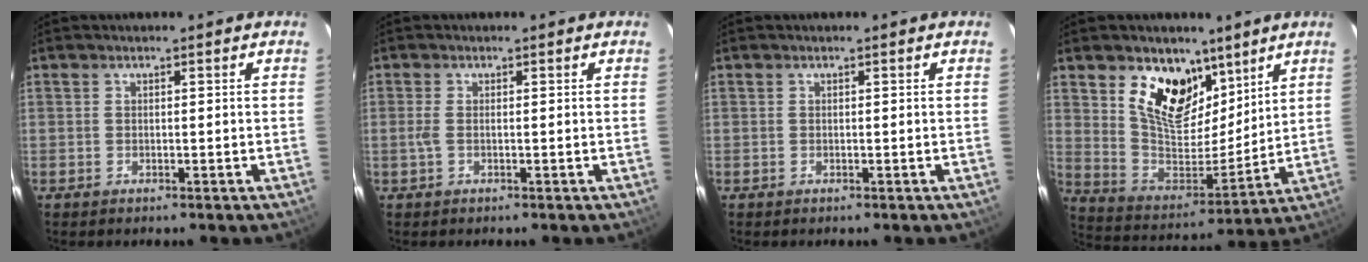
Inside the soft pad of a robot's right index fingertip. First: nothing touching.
{"total": 1.6, "force": [-0.3, 0.1, 1.6], "torque": [-0.034, -0.001, -0.006]}
{"total": 0.0}
{"total": 16.0, "force": [9.4, 8.9, 9.3], "torque": [-0.176, -0.016, 0.177]}